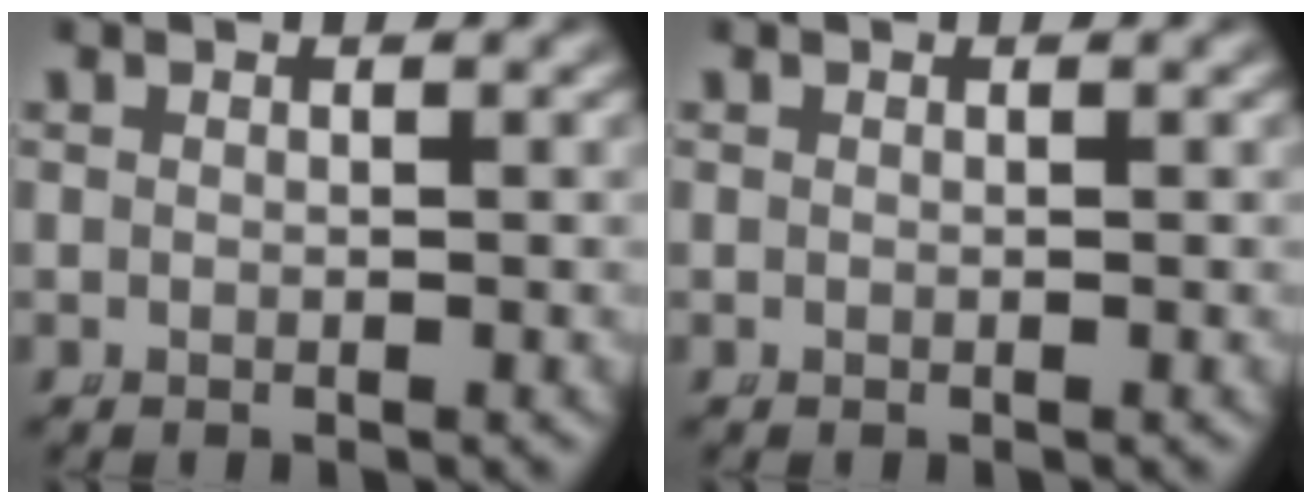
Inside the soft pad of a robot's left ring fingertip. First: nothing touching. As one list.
[{"total": 0.0}]